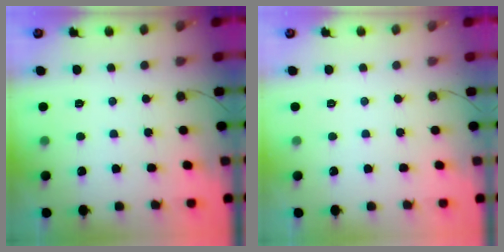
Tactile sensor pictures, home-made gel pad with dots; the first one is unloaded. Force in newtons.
{"total": 0.0}